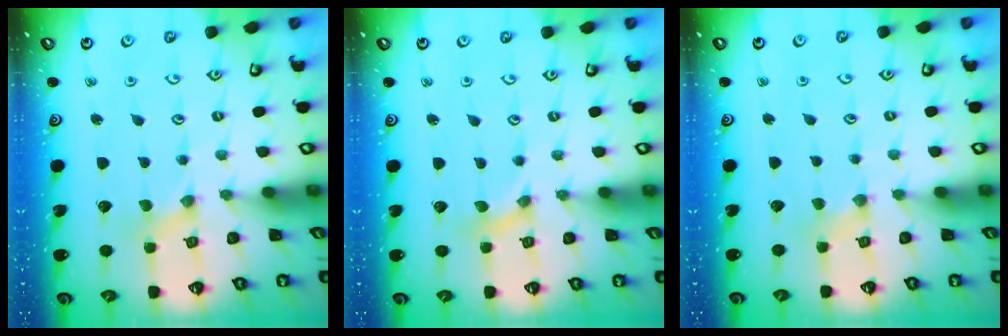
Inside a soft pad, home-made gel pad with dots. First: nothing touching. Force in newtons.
{"total": 0.0}
{"total": 2.6, "press": 2.5, "slide": 0.5}